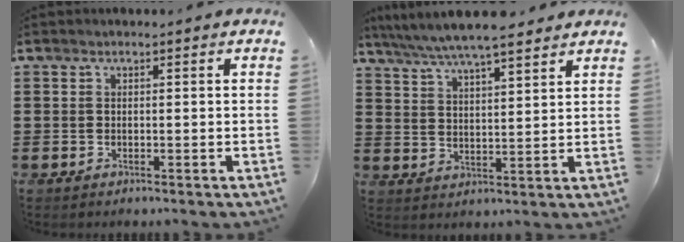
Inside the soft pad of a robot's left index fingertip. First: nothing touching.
{"total": 6.5, "force": [5.7, 0.5, 2.9], "torque": [-0.075, -0.019, 0.100]}